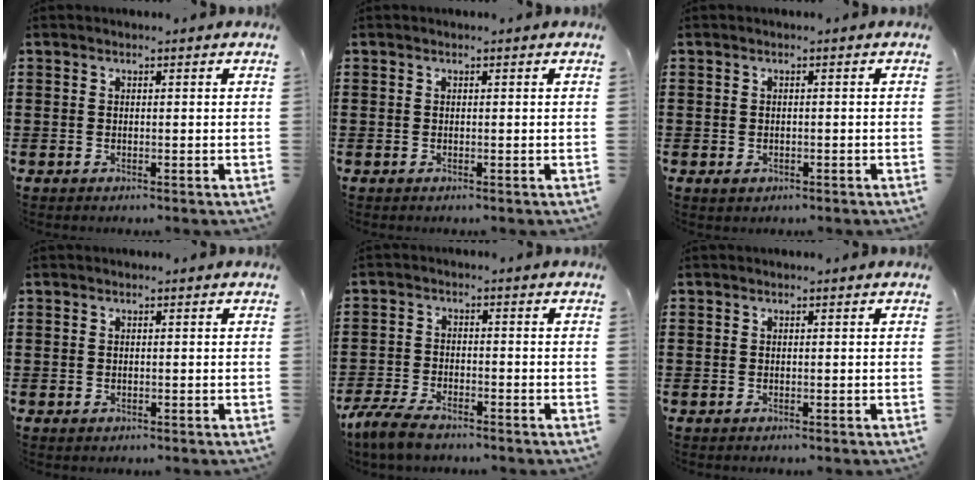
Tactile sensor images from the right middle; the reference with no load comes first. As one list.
[{"total": 0.0}, {"total": 0.7, "force": [-0.2, 0.6, 0.3], "torque": [-0.008, 0.002, -0.005]}, {"total": 0.0}, {"total": 4.6, "force": [-3.9, 1.3, 2.1], "torque": [-0.064, -0.003, -0.084]}, {"total": 0.0}]